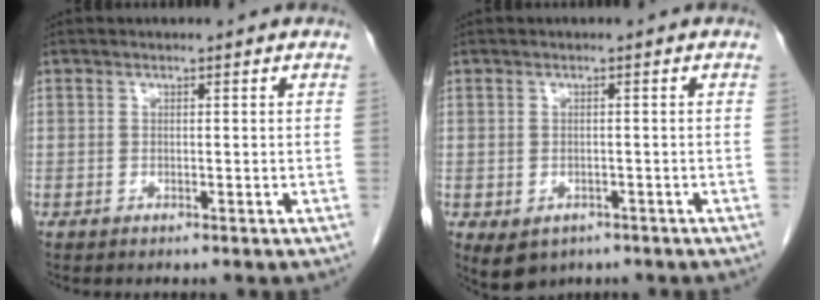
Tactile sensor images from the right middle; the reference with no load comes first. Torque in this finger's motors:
{"motor_torque": [0.57, -0.36, 0.27, 0.06]}